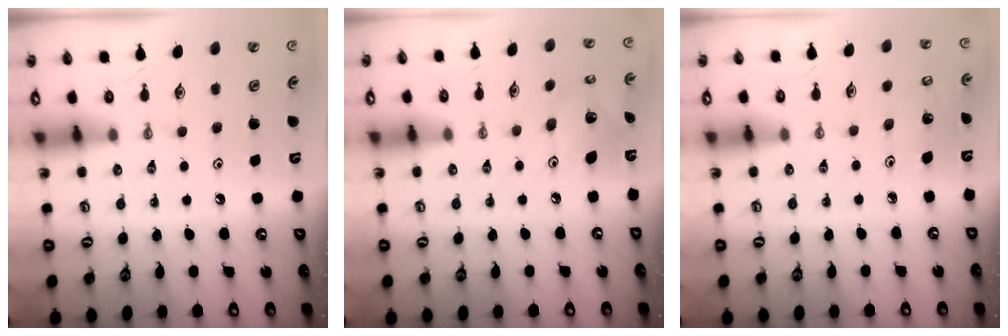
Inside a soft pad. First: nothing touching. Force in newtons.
{"total": 7.8, "press": 7.7, "slide": 0.5}
{"total": 2.7, "press": 2.6, "slide": 1.0}